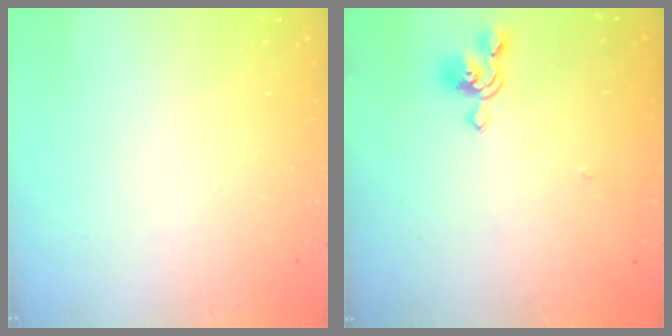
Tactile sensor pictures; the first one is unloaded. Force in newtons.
{"total": 1.2, "press": 0.2, "slide": 1.1}